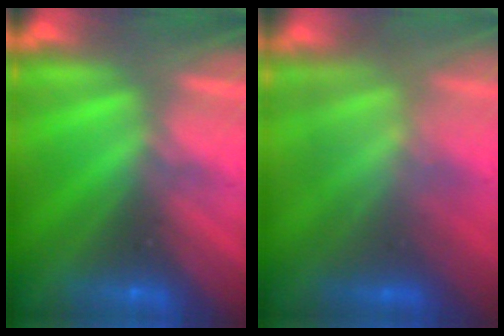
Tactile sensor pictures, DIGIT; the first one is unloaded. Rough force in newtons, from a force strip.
{"total": 3.6}